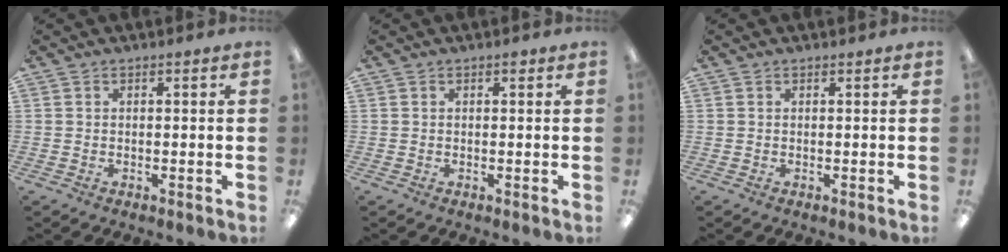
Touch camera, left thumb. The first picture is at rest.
{"total": 0.7, "force": [0.4, 0.3, 0.5], "torque": [-0.002, 0.000, 0.005]}
{"total": 0.0}